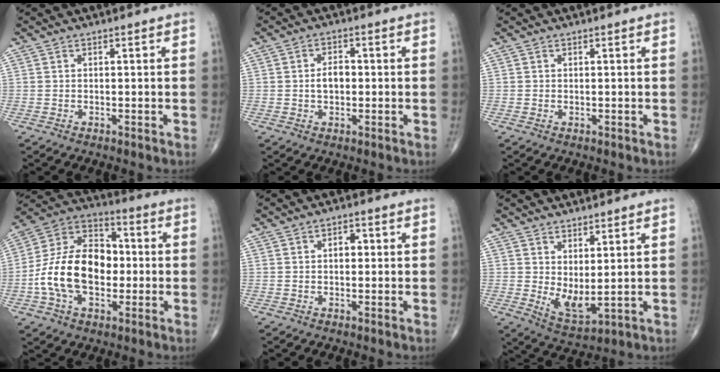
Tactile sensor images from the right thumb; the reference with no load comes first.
{"total": 3.8, "force": [-0.2, 2.4, 2.8], "torque": [-0.039, 0.010, -0.007]}
{"total": 0.0}
{"total": 18.8, "force": [-2.3, 12.3, 14.1], "torque": [-0.236, 0.035, -0.043]}
{"total": 1.9, "force": [0.2, 1.3, 1.4], "torque": [-0.013, 0.009, 0.001]}
{"total": 6.3, "force": [1.0, 2.6, 5.7], "torque": [-0.091, -0.027, 0.032]}